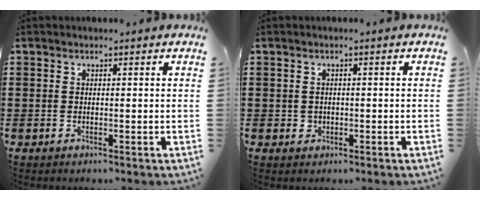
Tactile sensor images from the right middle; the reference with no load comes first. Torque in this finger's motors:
{"motor_torque": [0.21, -0.18, 0.00, 0.00]}